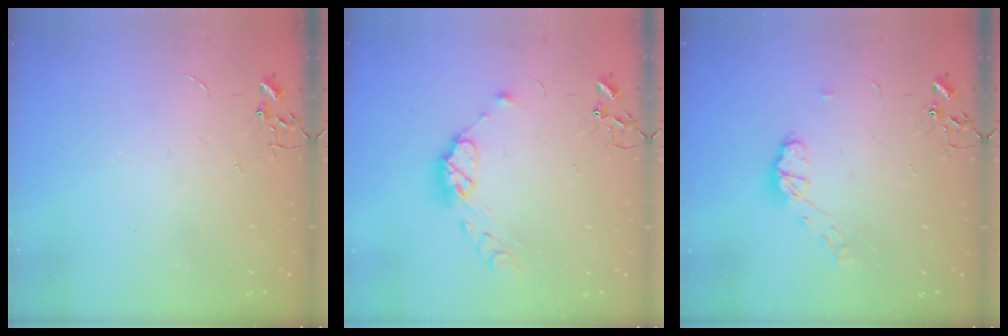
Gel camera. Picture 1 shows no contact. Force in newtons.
{"total": 9.5, "press": 9.5, "slide": 0.7}
{"total": 7.4, "press": 7.3, "slide": 0.4}